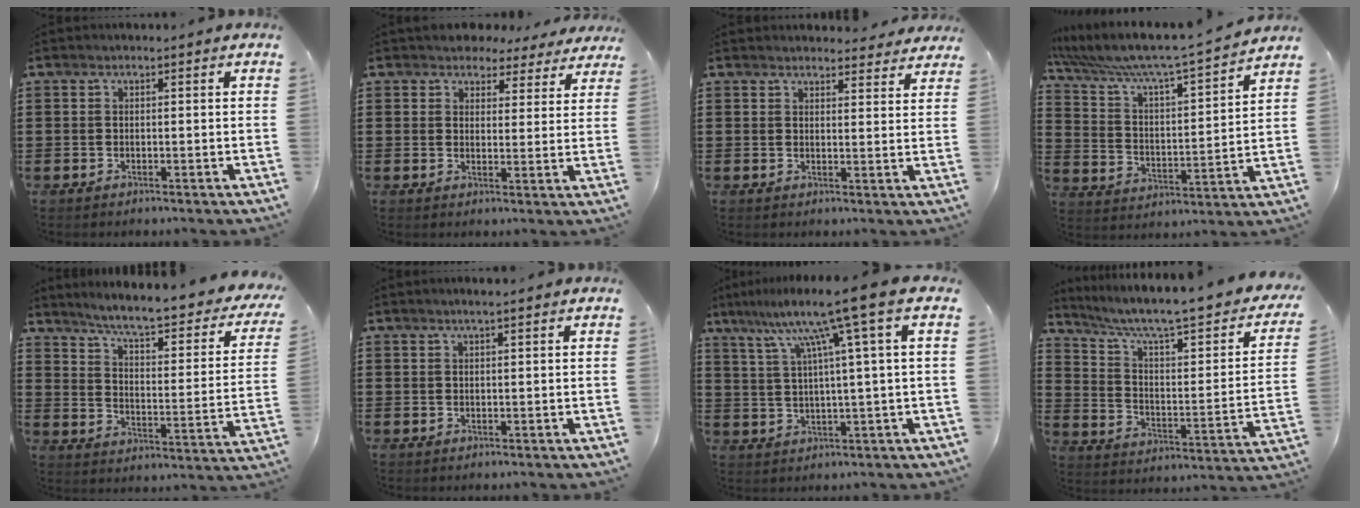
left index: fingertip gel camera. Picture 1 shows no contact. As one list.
[{"total": 3.9, "force": [3.5, 1.6, 0.4], "torque": [-0.019, -0.009, 0.062]}, {"total": 3.1, "force": [3.0, 0.6, 0.4], "torque": [-0.008, -0.011, 0.055]}, {"total": 7.1, "force": [6.5, -0.4, 2.8], "torque": [-0.085, -0.055, 0.103]}, {"total": 6.2, "force": [5.2, -0.4, 3.4], "torque": [-0.088, -0.043, 0.080]}, {"total": 1.2, "force": [0.6, -0.1, 1.0], "torque": [-0.018, 0.000, 0.011]}, {"total": 10.5, "force": [5.3, -1.4, 9.0], "torque": [-0.186, -0.014, 0.078]}, {"total": 7.0, "force": [5.0, 0.5, 4.8], "torque": [-0.106, -0.047, 0.075]}]